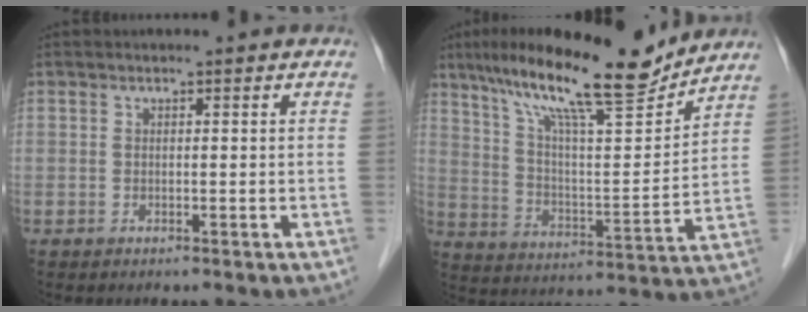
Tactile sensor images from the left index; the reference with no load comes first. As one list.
[{"total": 18.2, "force": [14.9, 1.6, 10.3], "torque": [-0.175, 0.006, 0.248]}]